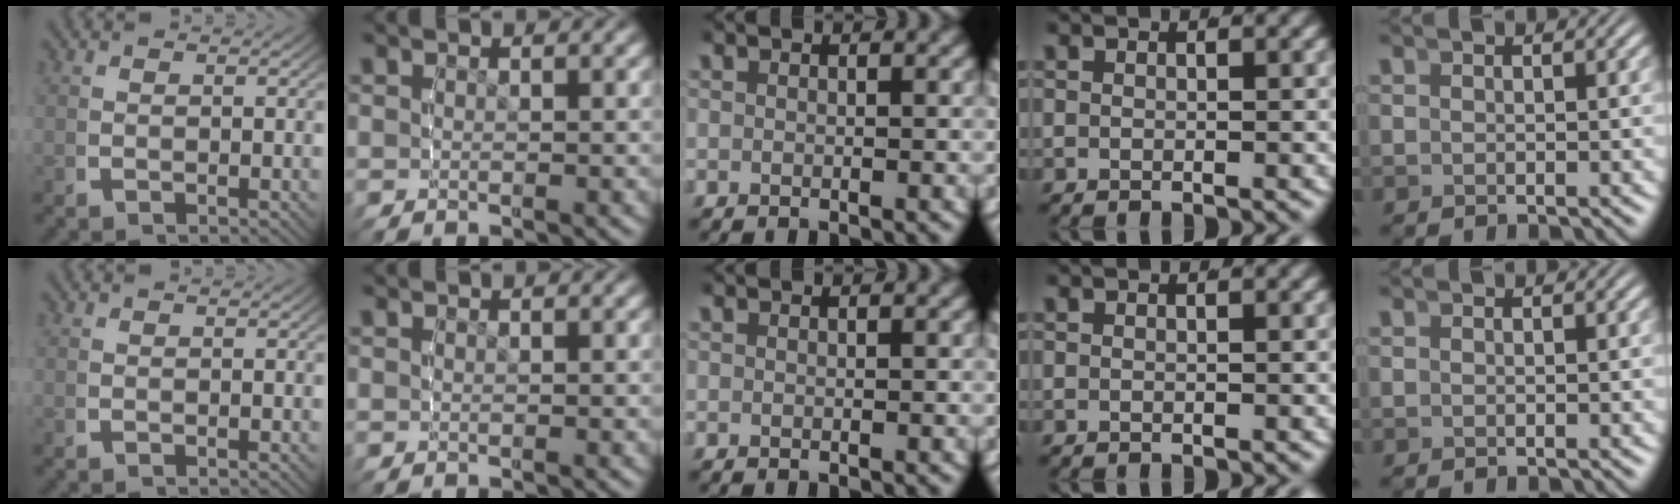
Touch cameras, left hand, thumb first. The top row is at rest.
{}